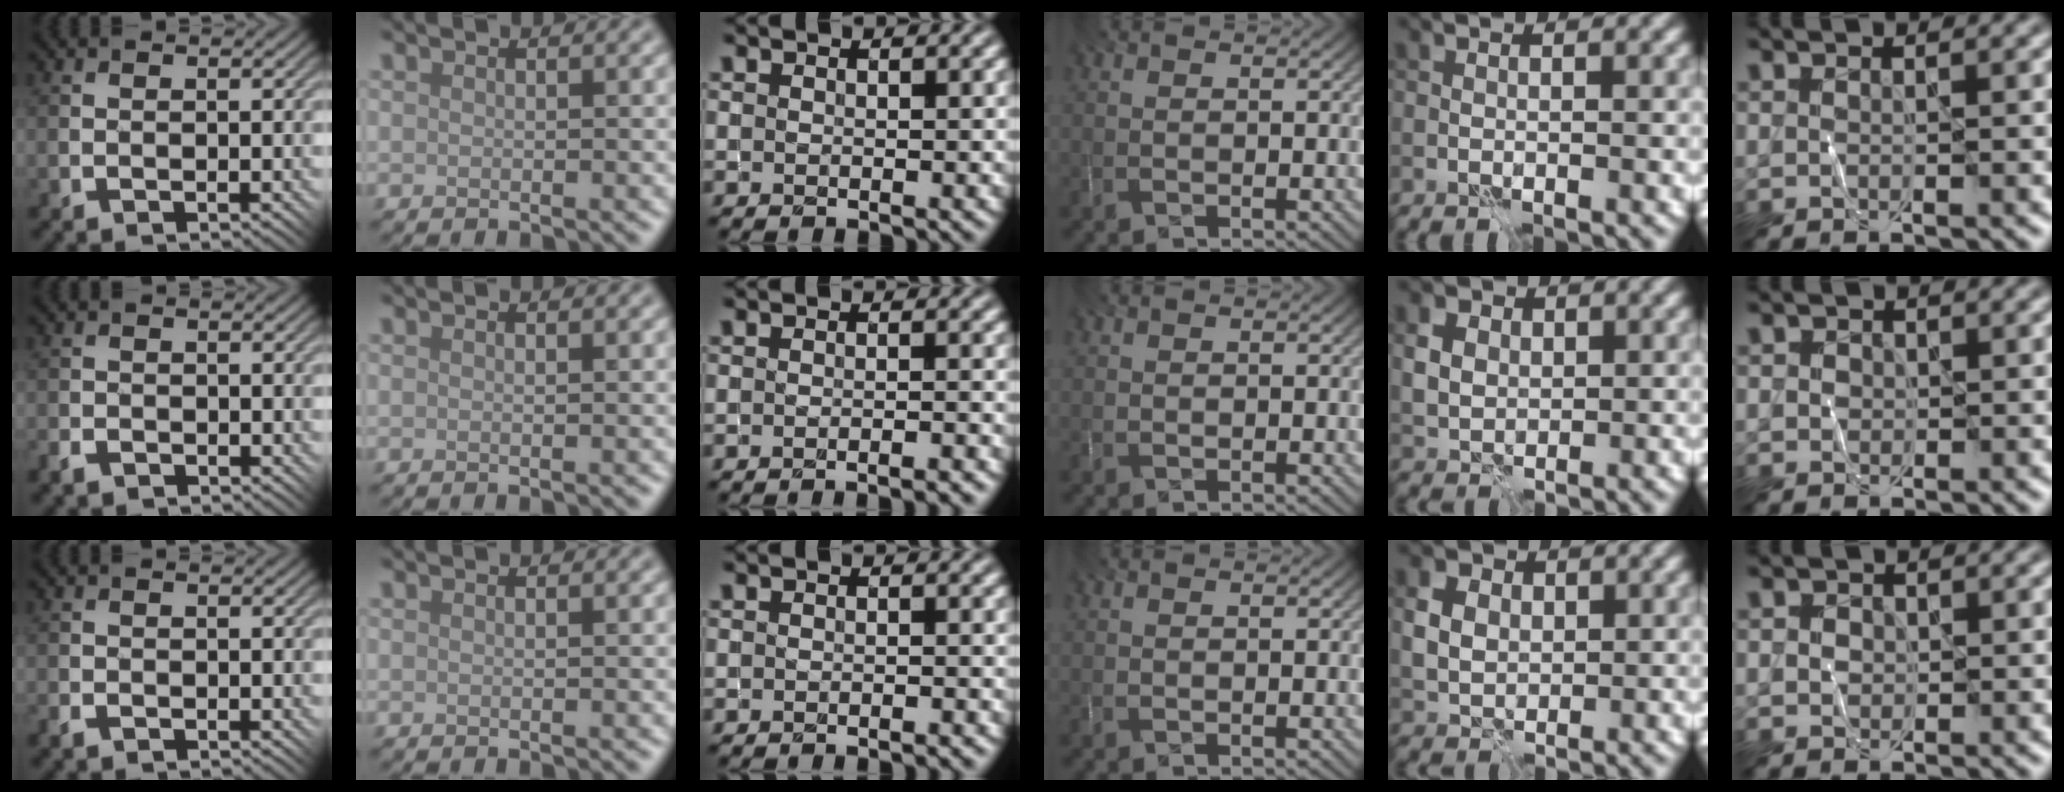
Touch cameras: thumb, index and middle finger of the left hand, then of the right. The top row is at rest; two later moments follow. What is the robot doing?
{"motion": "fold", "object": "shorts"}